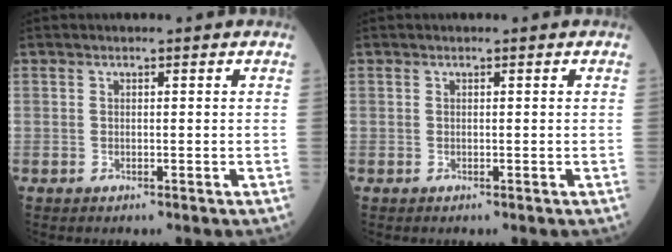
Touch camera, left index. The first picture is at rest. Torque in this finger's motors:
{"motor_torque": [0.03, -0.03, 0.00, 0.00]}